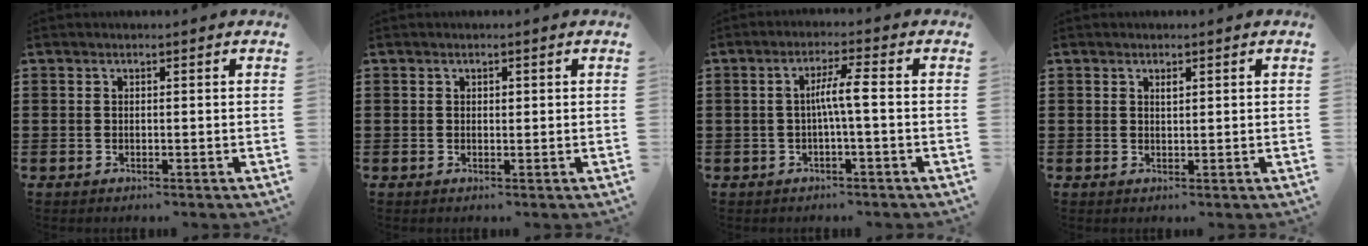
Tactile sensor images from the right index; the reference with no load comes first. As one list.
[{"total": 0.5, "force": [0.2, 0.4, 0.2], "torque": [-0.005, 0.003, 0.004]}, {"total": 4.3, "force": [-0.5, 0.0, 4.3], "torque": [-0.080, 0.001, -0.014]}, {"total": 0.9, "force": [0.5, 0.4, 0.6], "torque": [-0.014, 0.000, 0.009]}]